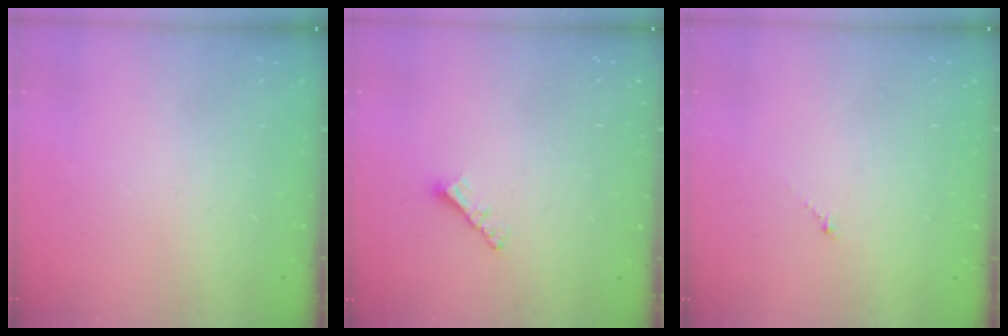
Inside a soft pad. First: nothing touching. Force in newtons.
{"total": 2.9, "press": 2.9, "slide": 0.3}
{"total": 0.7, "press": 0.6, "slide": 0.4}